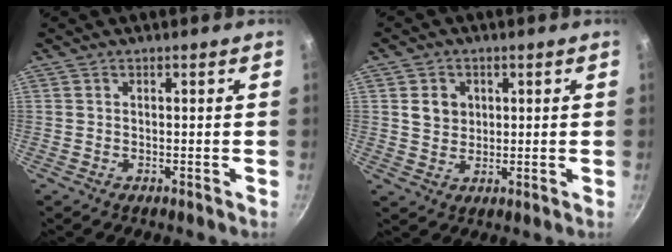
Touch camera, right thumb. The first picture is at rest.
{"total": 4.8, "force": [1.3, 4.1, 2.0], "torque": [-0.012, -0.004, 0.024]}